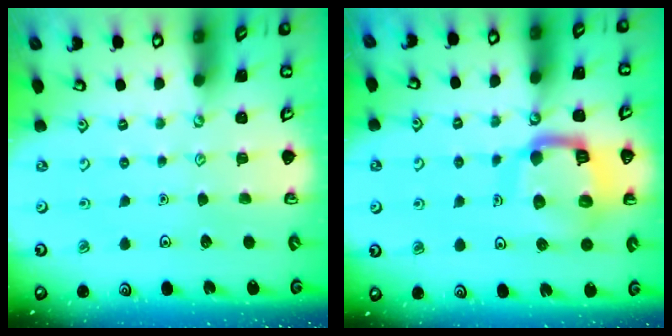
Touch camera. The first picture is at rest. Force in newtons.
{"total": 13.8, "press": 13.7, "slide": 1.7}